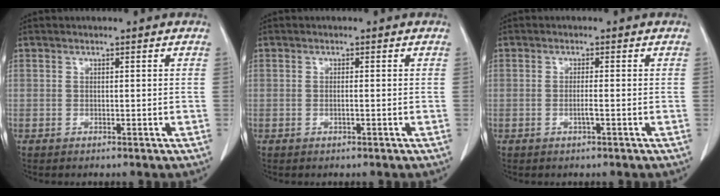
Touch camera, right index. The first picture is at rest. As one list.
[{"total": 0.6, "force": [-0.2, 0.0, 0.6], "torque": [-0.014, 0.000, -0.003]}, {"total": 1.4, "force": [-0.5, -0.1, 1.3], "torque": [-0.028, -0.002, -0.009]}]